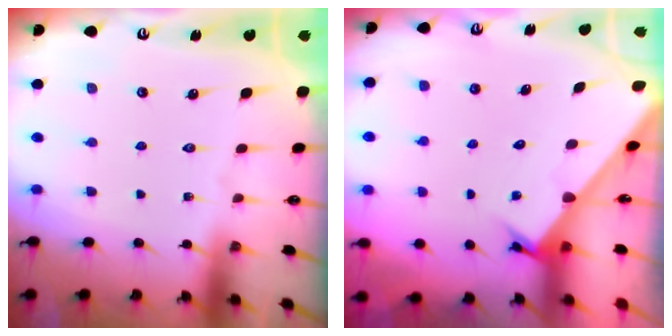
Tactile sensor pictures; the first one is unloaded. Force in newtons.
{"total": 2.1, "press": 2.1, "slide": 0.1}